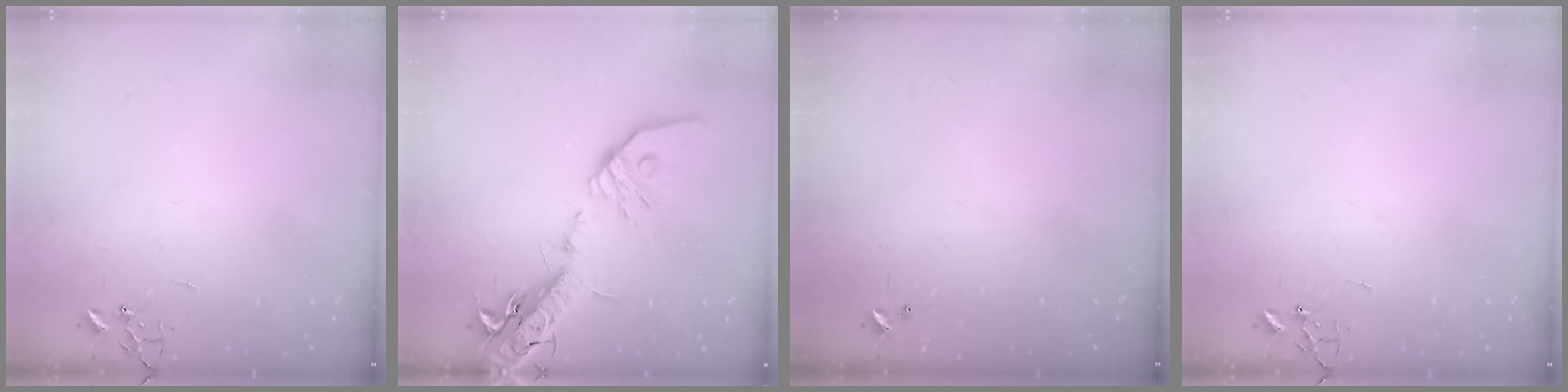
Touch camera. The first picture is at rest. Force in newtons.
{"total": 21.0, "press": 20.6, "slide": 4.1}
{"total": 0.0}
{"total": 0.0}